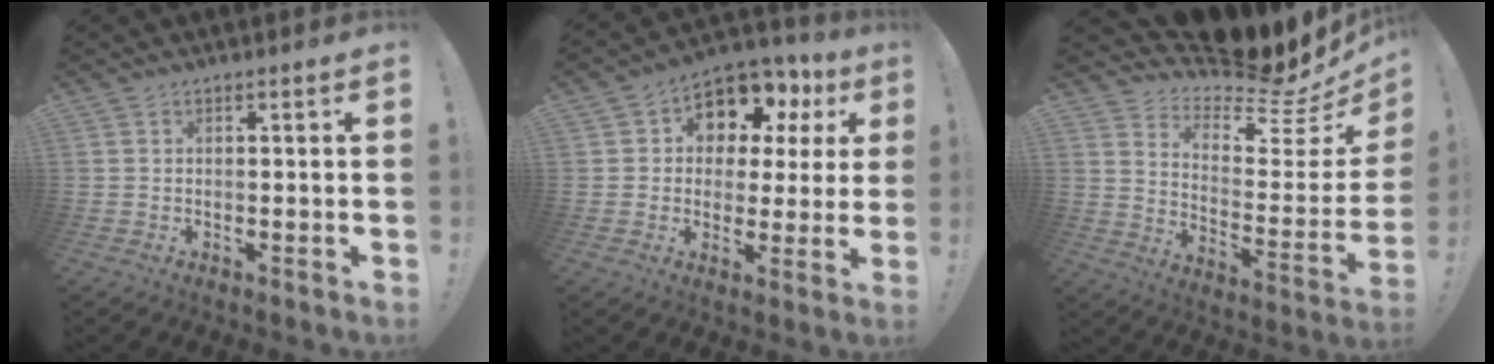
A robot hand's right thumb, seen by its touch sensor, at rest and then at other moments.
{"total": 9.7, "force": [5.5, 6.7, 4.4], "torque": [-0.062, -0.049, 0.097]}
{"total": 9.3, "force": [8.3, 1.7, 3.9], "torque": [-0.043, -0.101, 0.125]}